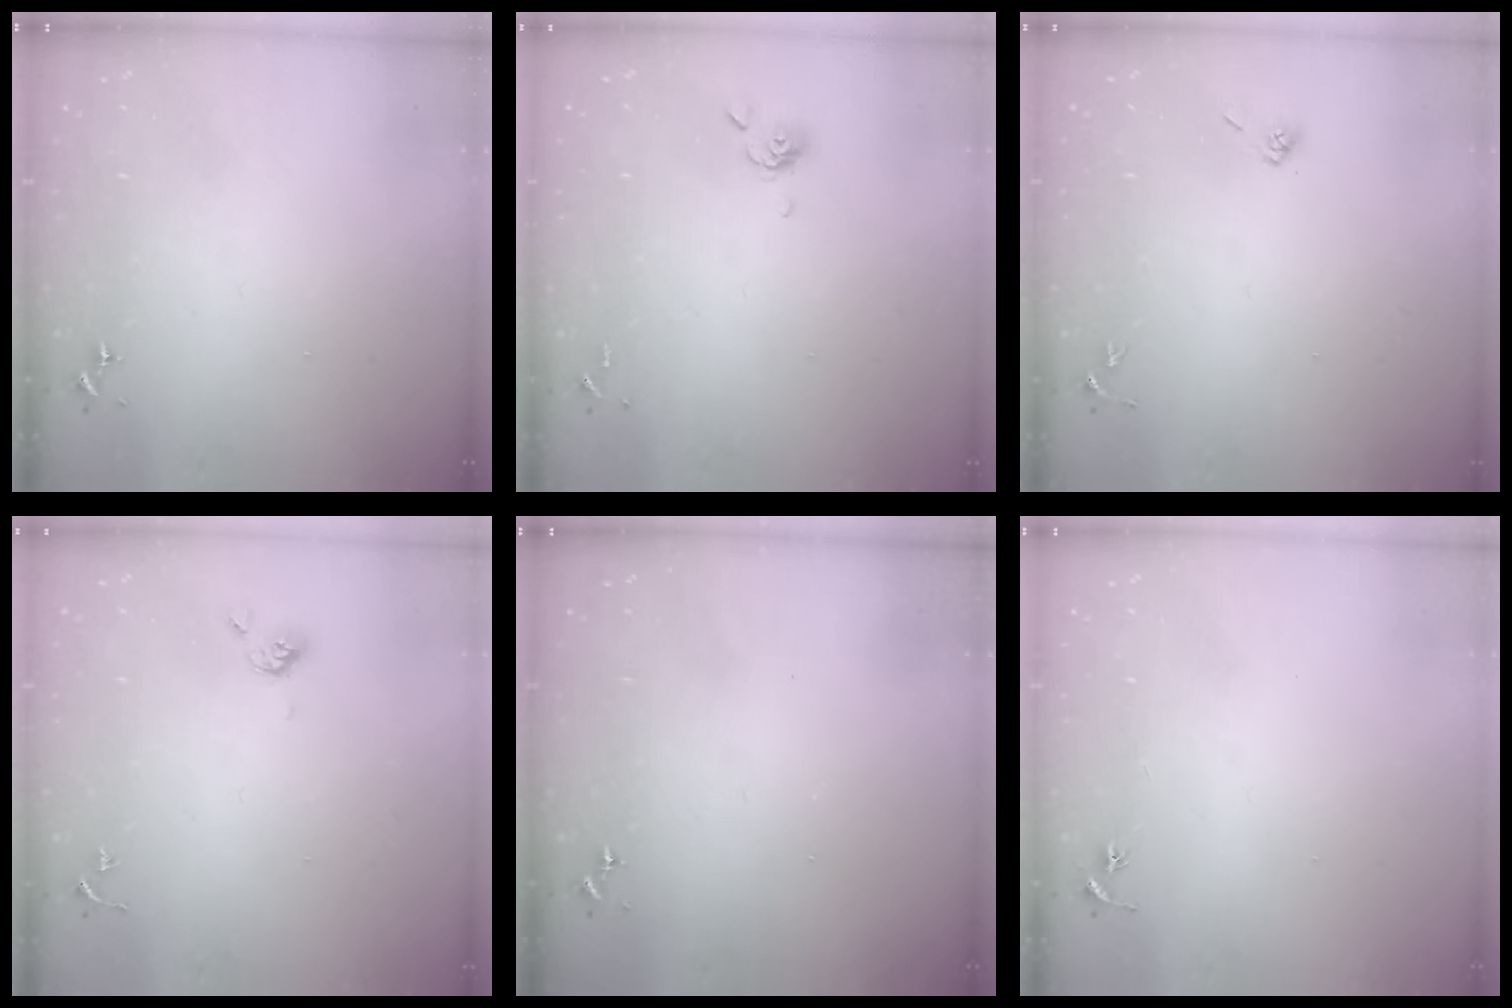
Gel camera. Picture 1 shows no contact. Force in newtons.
{"total": 5.6, "press": 5.5, "slide": 1.4}
{"total": 4.2, "press": 3.9, "slide": 1.6}
{"total": 5.1, "press": 4.9, "slide": 1.4}
{"total": 0.0}
{"total": 3.0, "press": 3.0, "slide": 0.3}